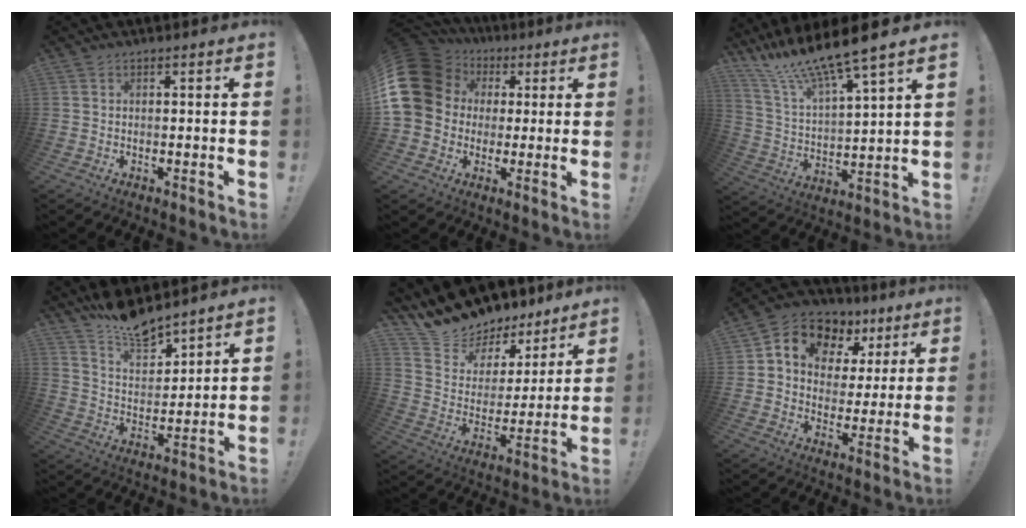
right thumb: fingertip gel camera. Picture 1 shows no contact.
{"total": 17.2, "force": [2.7, 14.2, 9.3], "torque": [-0.173, -0.003, 0.061]}
{"total": 13.0, "force": [11.3, -0.3, 6.4], "torque": [-0.145, -0.093, 0.191]}
{"total": 10.9, "force": [10.2, 2.6, 2.7], "torque": [-0.057, -0.084, 0.191]}
{"total": 13.5, "force": [12.2, 5.1, 2.5], "torque": [-0.075, -0.099, 0.226]}
{"total": 10.2, "force": [5.1, 7.5, 4.7], "torque": [-0.084, -0.030, 0.095]}